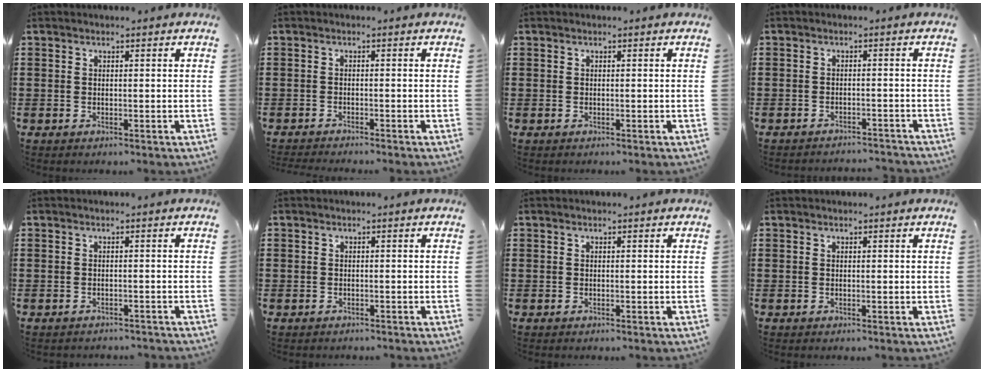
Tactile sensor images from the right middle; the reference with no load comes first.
{"total": 1.1, "force": [-1.1, -0.1, 0.1], "torque": [-0.003, 0.000, -0.022]}
{"total": 0.0}
{"total": 2.1, "force": [-2.1, 0.0, -0.1], "torque": [-0.004, 0.000, -0.047]}
{"total": 0.9, "force": [-0.9, 0.1, 0.1], "torque": [-0.004, 0.001, -0.020]}
{"total": 0.8, "force": [-0.7, 0.4, -0.1], "torque": [-0.001, 0.003, -0.015]}
{"total": 0.0}
{"total": 0.0}